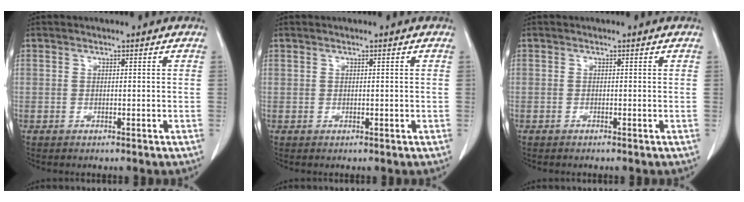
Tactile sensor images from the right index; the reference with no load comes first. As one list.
[{"total": 0.0}, {"total": 0.0}]